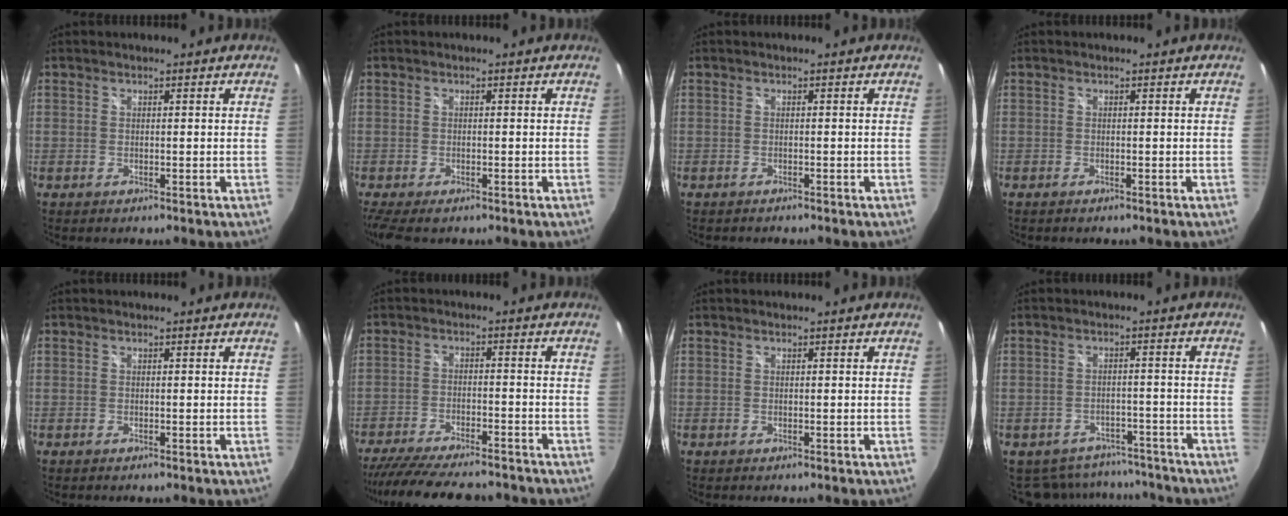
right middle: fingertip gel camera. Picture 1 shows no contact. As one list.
[{"total": 5.4, "force": [-3.9, 1.7, 3.3], "torque": [-0.075, -0.031, -0.067]}, {"total": 0.9, "force": [-0.8, 0.3, 0.1], "torque": [-0.005, -0.005, -0.013]}, {"total": 0.6, "force": [-0.5, 0.2, 0.2], "torque": [-0.003, -0.004, -0.010]}, {"total": 0.0}, {"total": 18.9, "force": [-16.2, 4.4, 8.7], "torque": [-0.175, -0.030, -0.245]}, {"total": 0.0}, {"total": 11.4, "force": [-9.6, 5.7, 2.3], "torque": [-0.062, 0.011, -0.119]}]